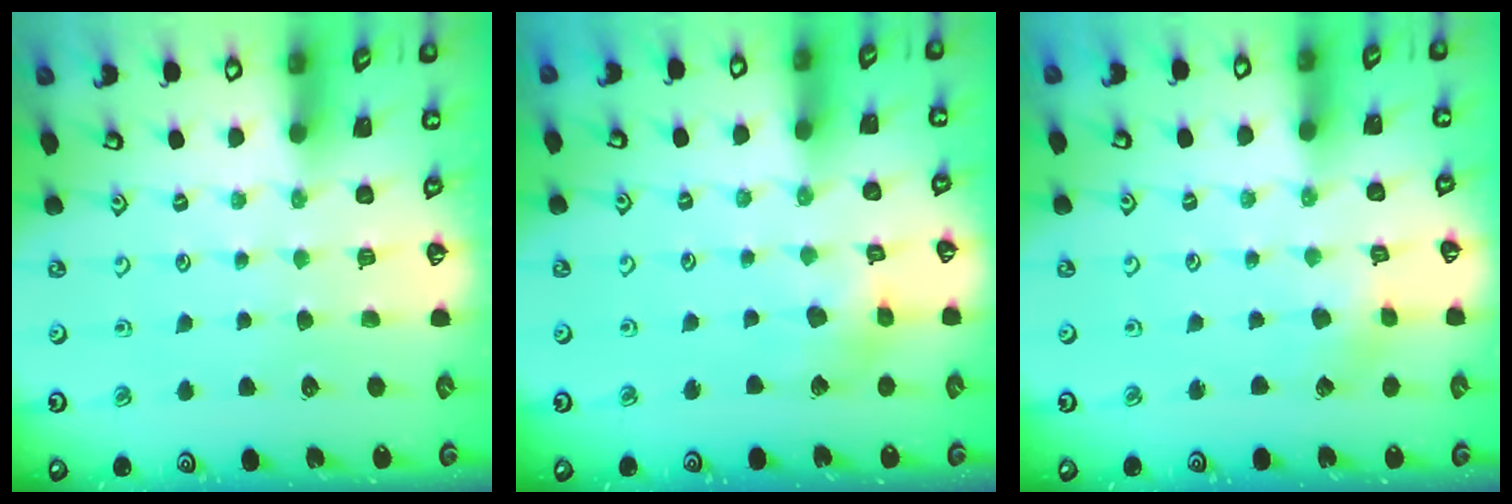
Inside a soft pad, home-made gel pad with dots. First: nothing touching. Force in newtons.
{"total": 6.9, "press": 6.8, "slide": 0.8}
{"total": 2.8, "press": 2.8, "slide": 0.3}